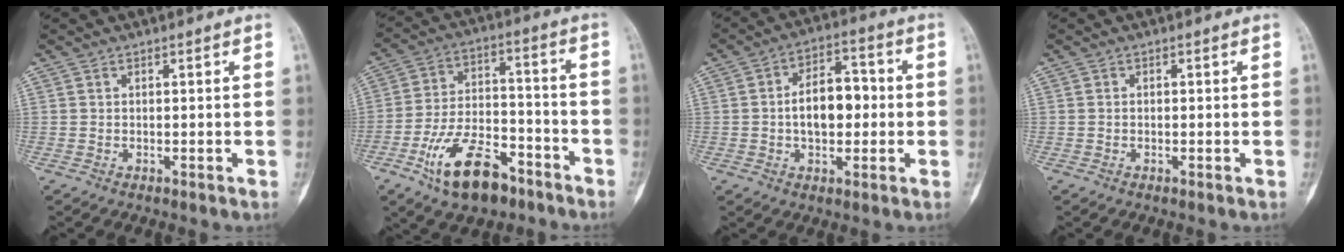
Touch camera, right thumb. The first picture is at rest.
{"total": 15.1, "force": [-8.7, 7.7, 9.6], "torque": [-0.154, 0.061, -0.150]}
{"total": 10.2, "force": [-0.3, 6.1, 8.2], "torque": [-0.105, 0.028, -0.010]}
{"total": 0.0}